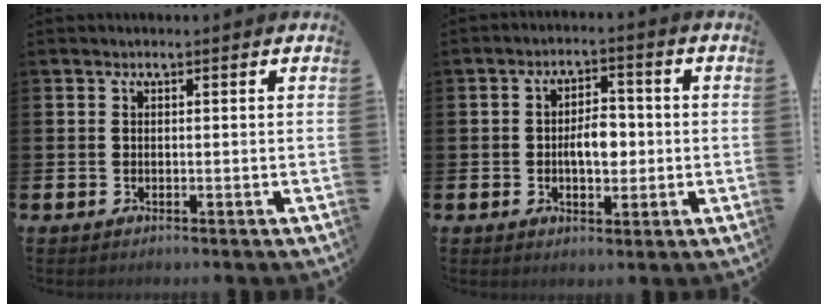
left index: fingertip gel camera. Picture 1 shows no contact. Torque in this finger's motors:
{"motor_torque": [0.62, -0.30, 0.23, 0.08]}